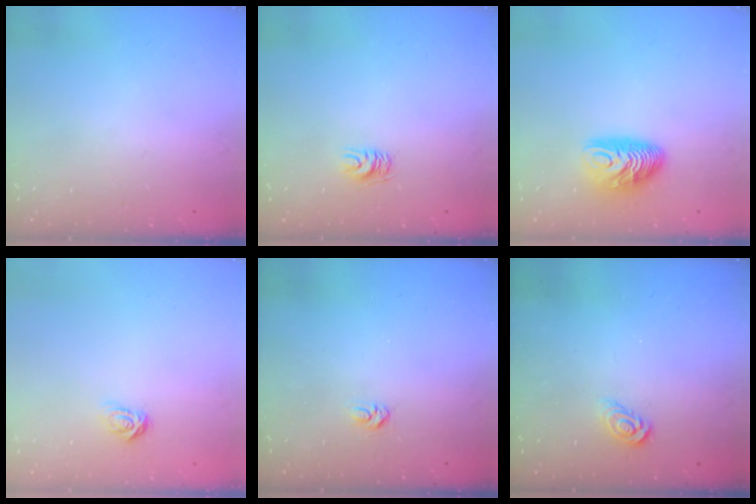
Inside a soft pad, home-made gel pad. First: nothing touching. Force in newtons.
{"total": 4.5, "press": 4.4, "slide": 0.5}
{"total": 8.9, "press": 8.9, "slide": 0.3}
{"total": 3.8, "press": 3.8, "slide": 0.4}
{"total": 3.6, "press": 3.5, "slide": 0.5}
{"total": 3.4, "press": 3.4, "slide": 0.3}